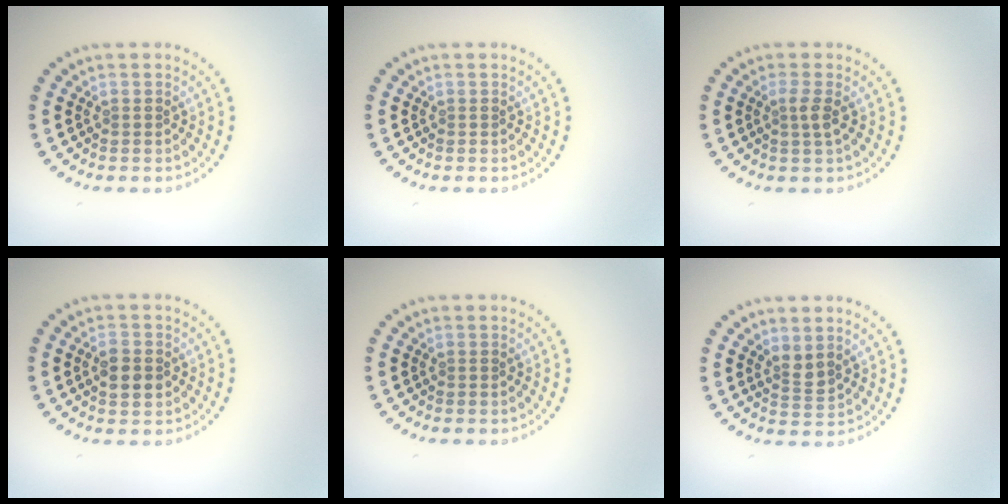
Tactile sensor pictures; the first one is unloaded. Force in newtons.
{"total": 0.0}
{"total": 1.4, "press": 1.1, "slide": 0.9}
{"total": 2.9, "press": 2.9, "slide": 0.1}
{"total": 0.0}
{"total": 1.6, "press": 1.3, "slide": 1.0}